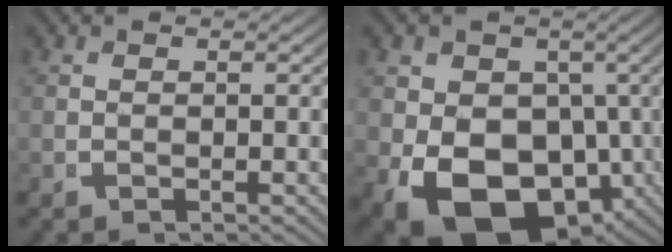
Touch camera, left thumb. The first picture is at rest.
{"total": 15.9, "force": [-5.2, 11.3, 9.9], "torque": [-0.204, -0.093, -0.041]}